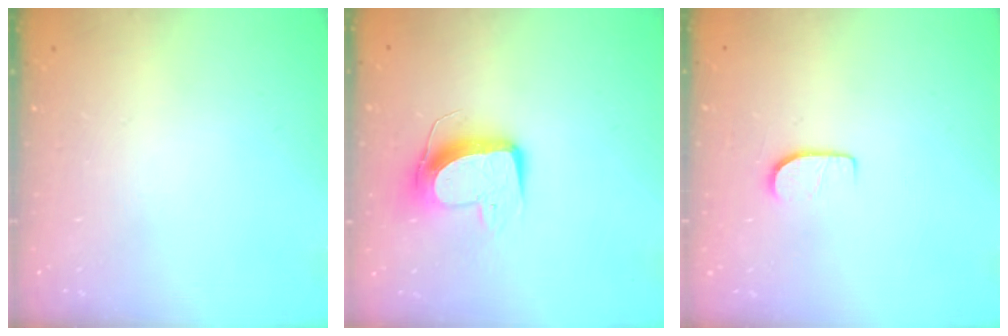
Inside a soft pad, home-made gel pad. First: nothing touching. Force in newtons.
{"total": 12.1, "press": 12.1, "slide": 1.0}
{"total": 6.3, "press": 6.3, "slide": 0.7}